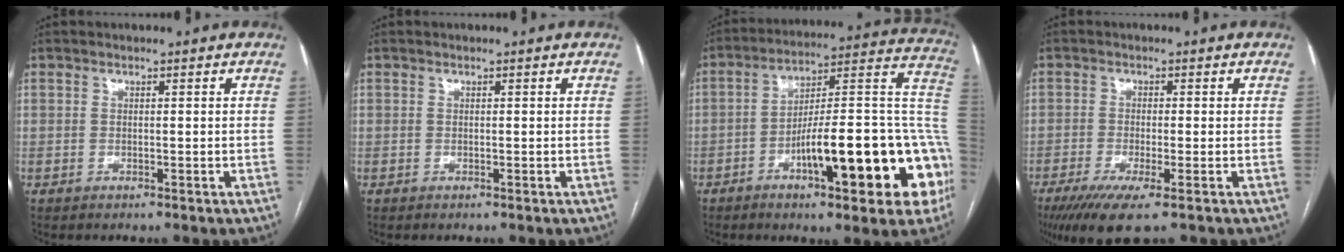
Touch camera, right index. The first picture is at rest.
{"total": 0.0}
{"total": 24.5, "force": [-8.0, 5.2, 22.6], "torque": [-0.235, 0.029, -0.108]}
{"total": 6.9, "force": [-4.2, 0.7, 5.5], "torque": [-0.093, -0.018, -0.070]}